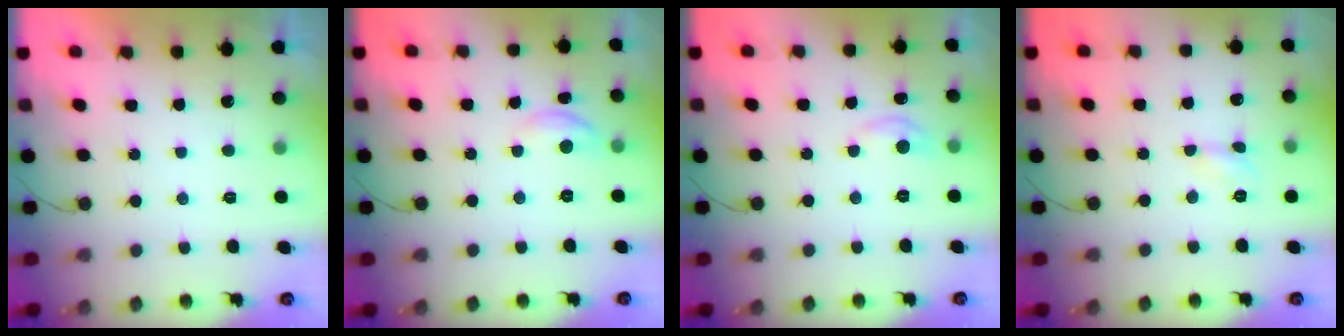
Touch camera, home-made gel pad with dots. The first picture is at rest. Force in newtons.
{"total": 4.7, "press": 4.6, "slide": 0.5}
{"total": 5.4, "press": 5.3, "slide": 0.8}
{"total": 2.9, "press": 2.9, "slide": 0.4}